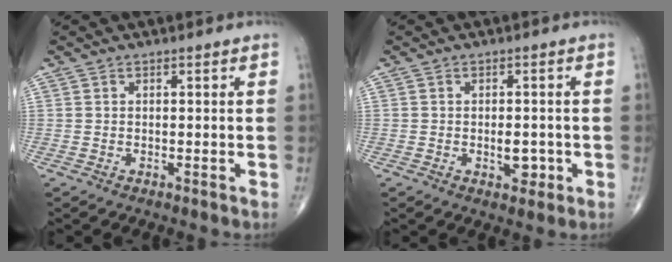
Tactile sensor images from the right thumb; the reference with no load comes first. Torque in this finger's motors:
{"motor_torque": [2.58, 2.43, 1.06, -1.19, 0.35]}